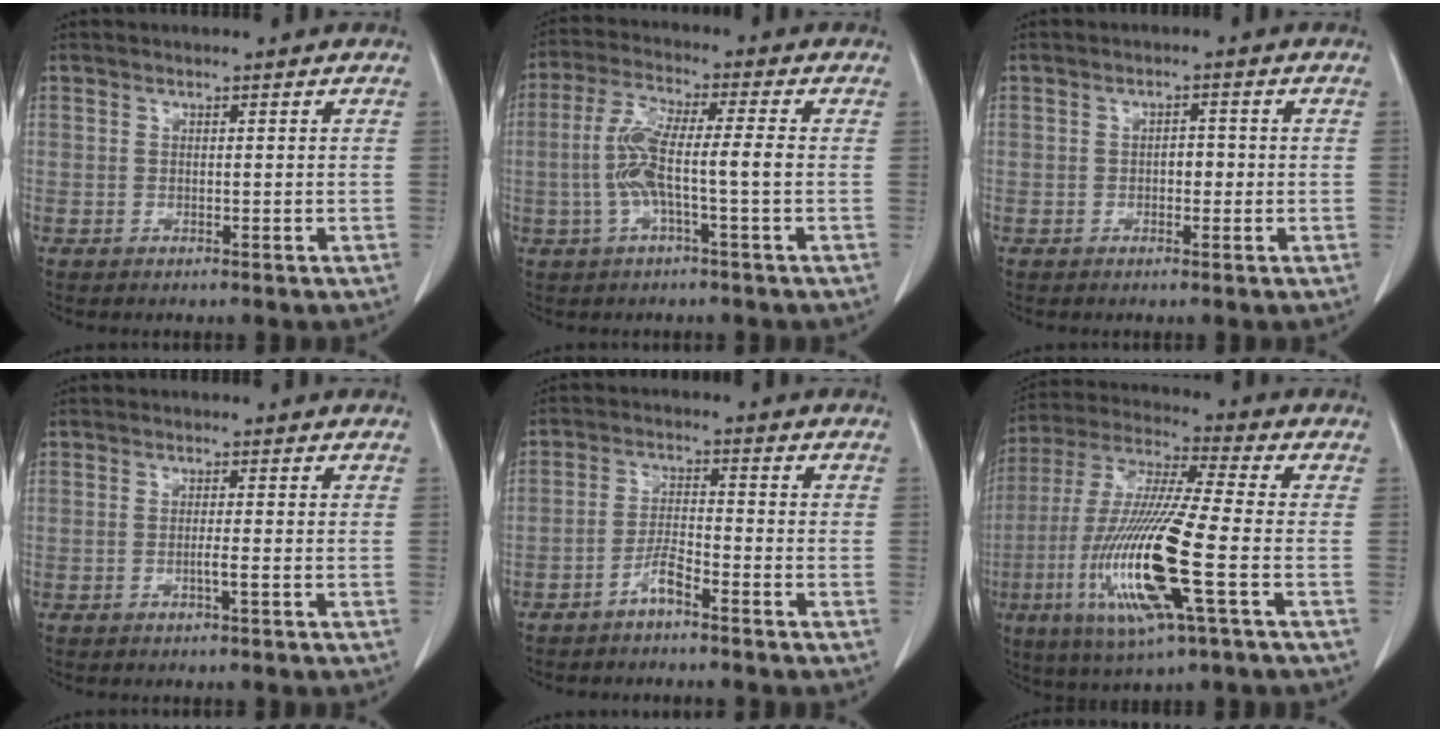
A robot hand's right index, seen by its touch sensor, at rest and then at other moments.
{"total": 7.9, "force": [-1.1, 0.6, 7.8], "torque": [-0.162, 0.018, -0.021]}
{"total": 1.9, "force": [-0.3, 1.1, 1.5], "torque": [-0.018, 0.006, -0.005]}
{"total": 1.3, "force": [-0.4, -0.2, 1.2], "torque": [-0.021, 0.001, -0.006]}
{"total": 3.6, "force": [-2.7, 0.4, 2.3], "torque": [-0.049, 0.006, -0.054]}
{"total": 18.1, "force": [-4.9, 0.9, 17.4], "torque": [-0.368, -0.019, -0.091]}